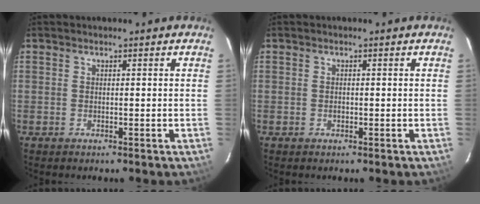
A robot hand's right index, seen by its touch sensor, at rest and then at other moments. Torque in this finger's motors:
{"motor_torque": [0.24, 0.12, 0.08, 0.03]}